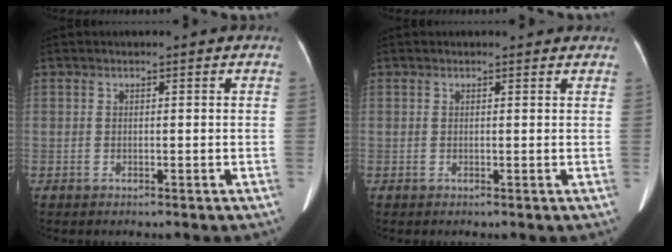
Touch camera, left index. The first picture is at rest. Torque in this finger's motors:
{"motor_torque": [0.26, -0.06, -0.02, 0.00]}